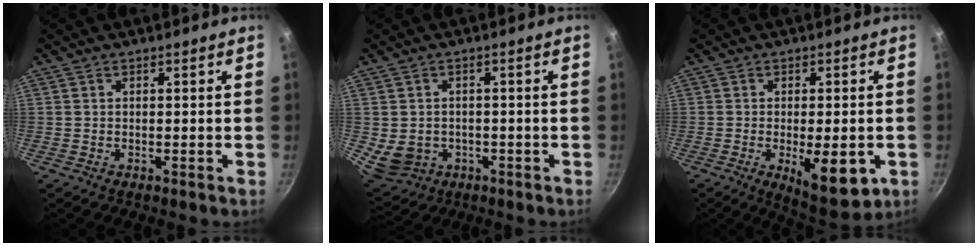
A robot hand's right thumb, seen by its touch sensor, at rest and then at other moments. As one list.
[{"total": 7.1, "force": [-1.3, 6.0, 3.5], "torque": [-0.044, 0.002, -0.001]}, {"total": 11.1, "force": [-3.0, 4.3, 9.7], "torque": [-0.111, -0.004, -0.028]}]